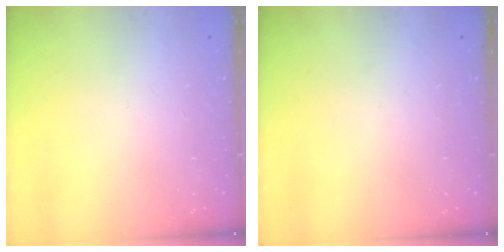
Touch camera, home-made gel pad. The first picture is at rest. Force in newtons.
{"total": 0.0}